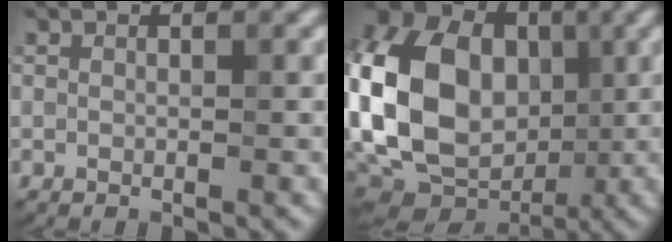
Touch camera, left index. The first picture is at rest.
{"total": 17.2, "force": [-0.9, 13.0, 11.3], "torque": [-0.230, -0.001, -0.014]}